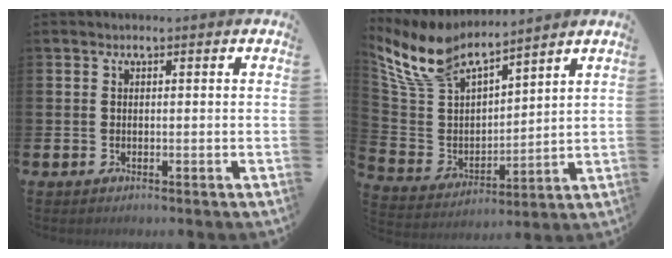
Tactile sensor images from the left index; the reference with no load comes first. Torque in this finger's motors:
{"motor_torque": [1.94, -0.20, 0.20, 0.15]}